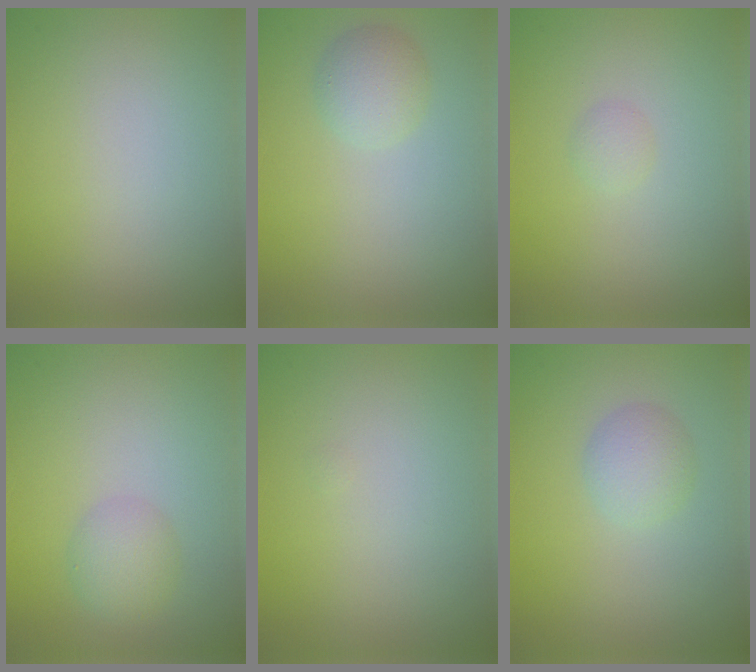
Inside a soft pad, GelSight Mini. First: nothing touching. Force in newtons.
{"total": 2.2, "press": 2.2, "slide": 0.2}
{"total": 0.8, "press": 0.8, "slide": 0.1}
{"total": 2.4, "press": 2.4, "slide": 0.0}
{"total": 0.0}
{"total": 2.3, "press": 2.3, "slide": 0.1}